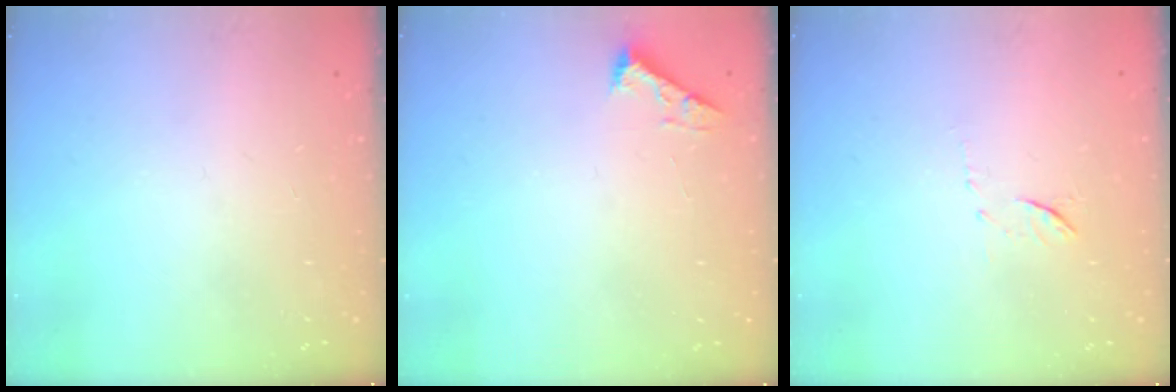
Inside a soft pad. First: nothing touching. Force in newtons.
{"total": 2.5, "press": 2.5, "slide": 0.3}
{"total": 6.3, "press": 6.3, "slide": 0.7}